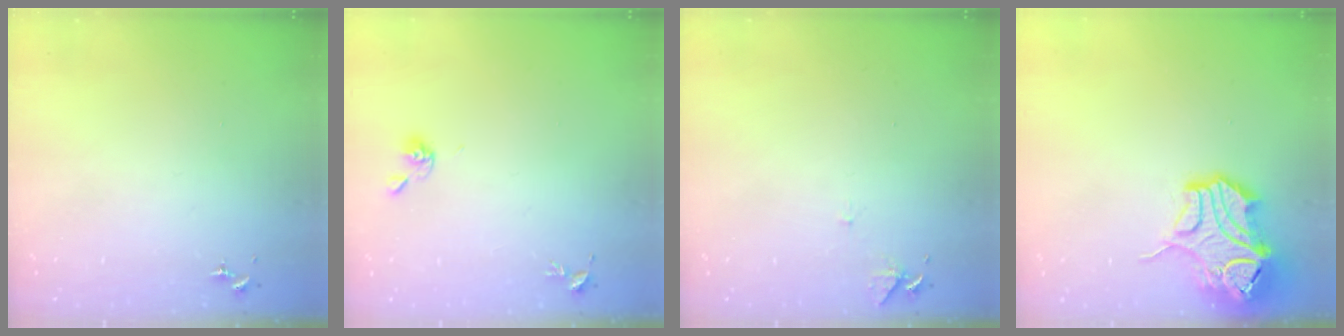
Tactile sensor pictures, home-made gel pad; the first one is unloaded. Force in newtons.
{"total": 5.6, "press": 5.6, "slide": 1.0}
{"total": 6.2, "press": 6.2, "slide": 0.6}
{"total": 15.7, "press": 15.6, "slide": 2.3}